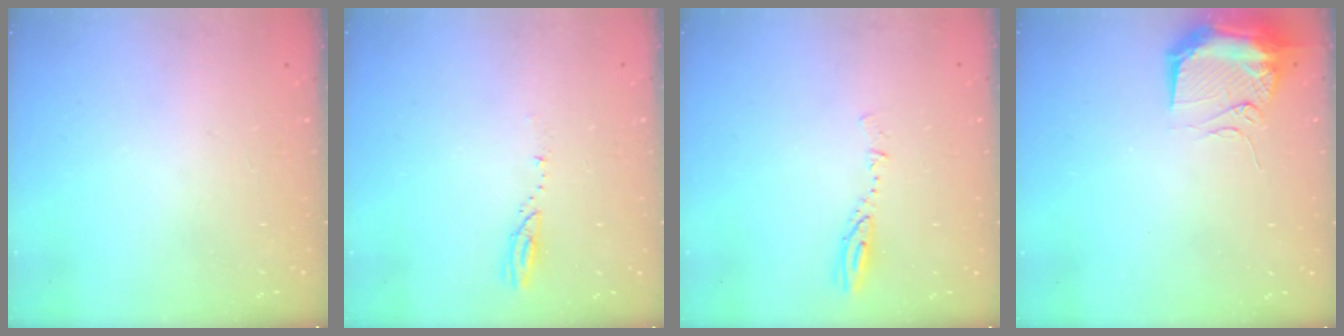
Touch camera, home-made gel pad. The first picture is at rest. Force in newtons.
{"total": 3.2, "press": 3.2, "slide": 0.4}
{"total": 4.0, "press": 4.0, "slide": 0.3}
{"total": 14.7, "press": 10.7, "slide": 10.1}